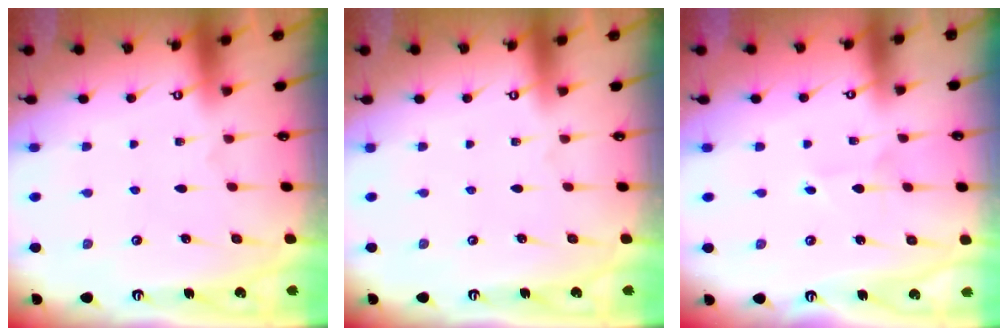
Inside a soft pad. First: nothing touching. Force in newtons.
{"total": 0.0}
{"total": 1.6, "press": 1.5, "slide": 0.1}